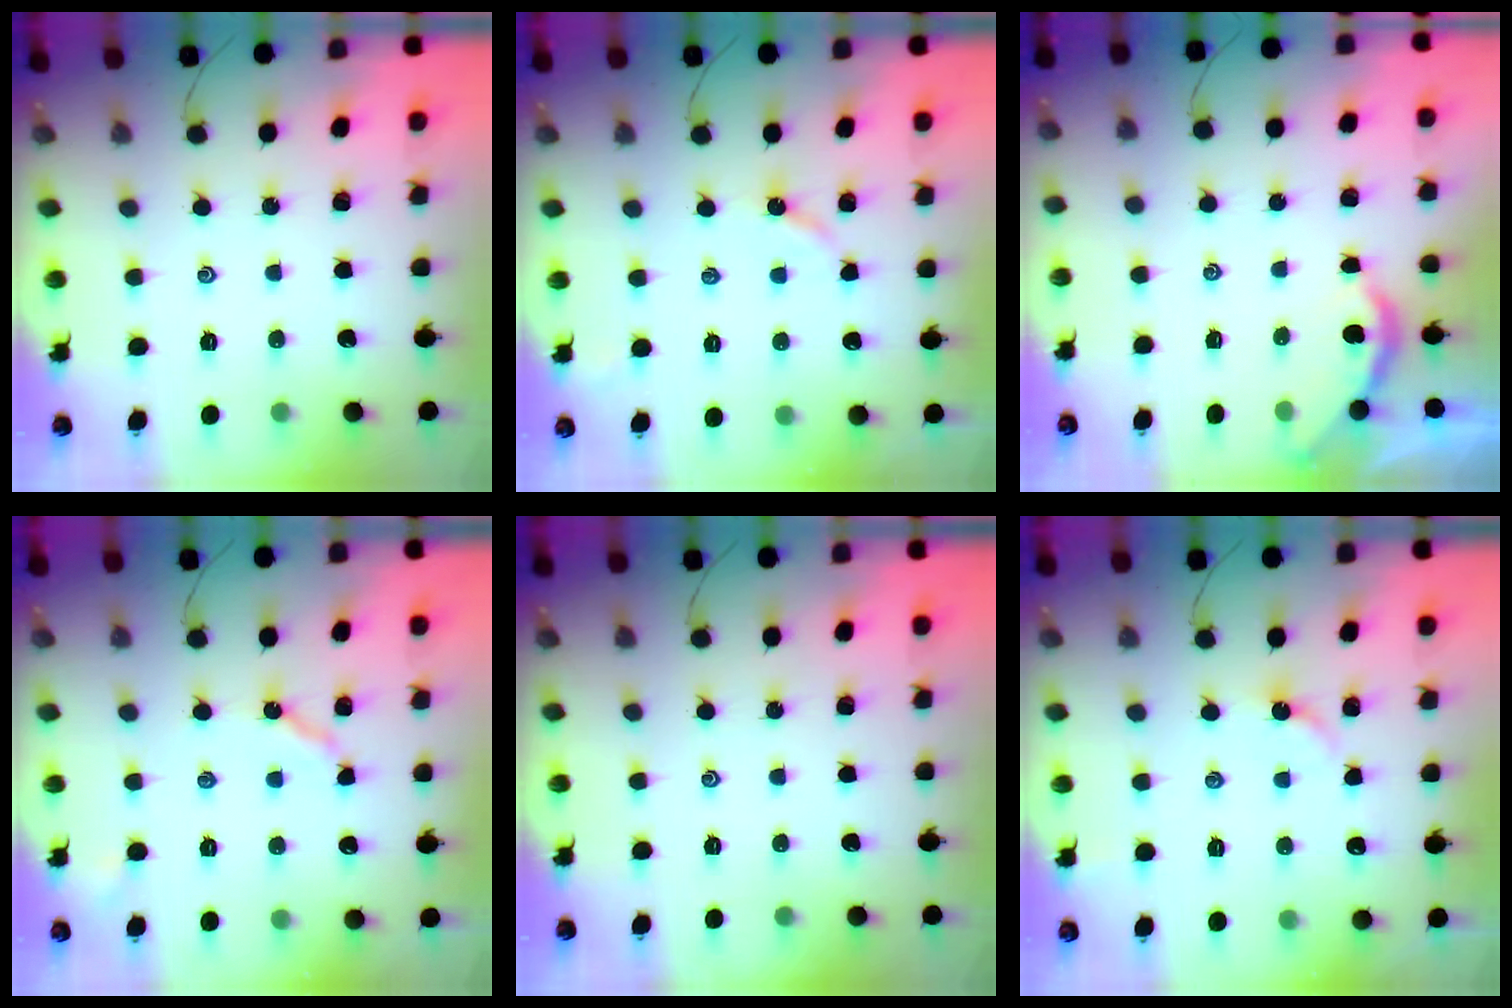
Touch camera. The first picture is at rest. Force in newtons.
{"total": 2.9, "press": 2.8, "slide": 0.5}
{"total": 2.3, "press": 2.2, "slide": 0.3}
{"total": 5.5, "press": 5.5, "slide": 0.2}
{"total": 0.0}
{"total": 2.7, "press": 2.7, "slide": 0.4}